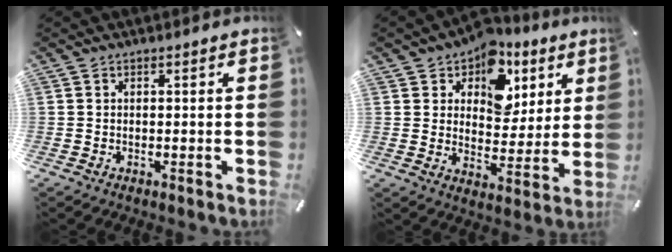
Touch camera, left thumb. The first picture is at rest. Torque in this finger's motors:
{"motor_torque": [1.70, 1.75, 1.30, -1.27, 0.35]}